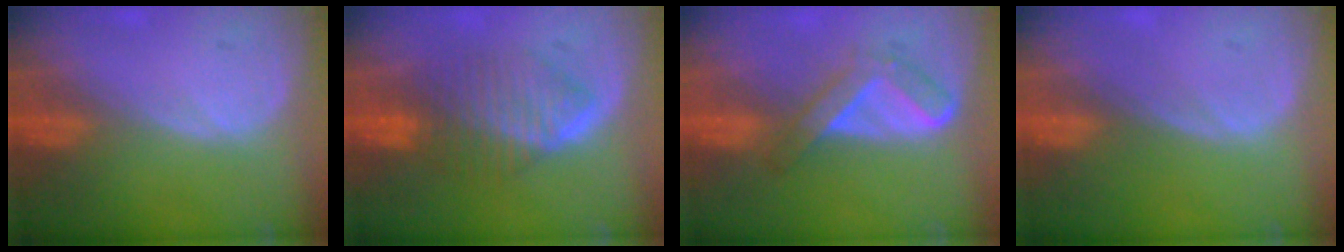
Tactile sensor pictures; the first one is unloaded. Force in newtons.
{"total": 6.4, "press": 6.4, "slide": 0.9}
{"total": 5.6, "press": 4.7, "slide": 3.0}
{"total": 0.0}